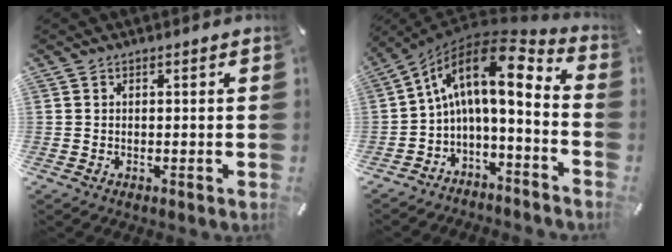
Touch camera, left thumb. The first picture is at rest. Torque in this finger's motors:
{"motor_torque": [1.63, 3.37, 1.53, 1.25, 0.27]}